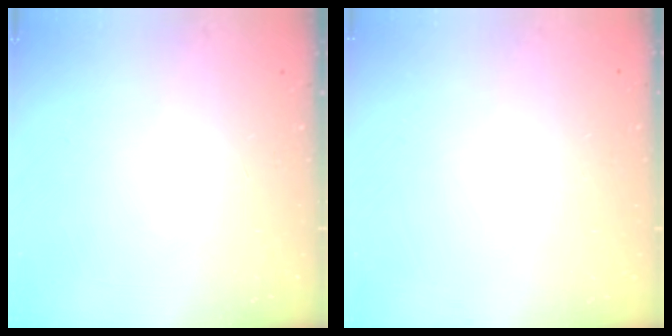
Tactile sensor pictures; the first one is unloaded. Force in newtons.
{"total": 0.0}